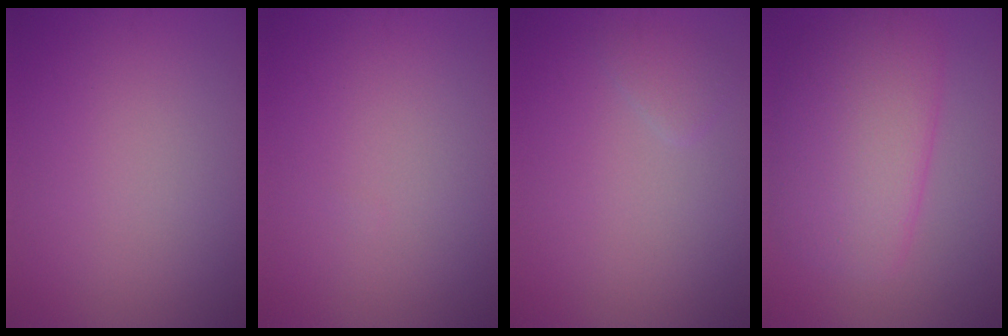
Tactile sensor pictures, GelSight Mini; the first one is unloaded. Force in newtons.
{"total": 0.0}
{"total": 1.1, "press": 1.1, "slide": 0.1}
{"total": 6.5, "press": 6.5, "slide": 0.2}